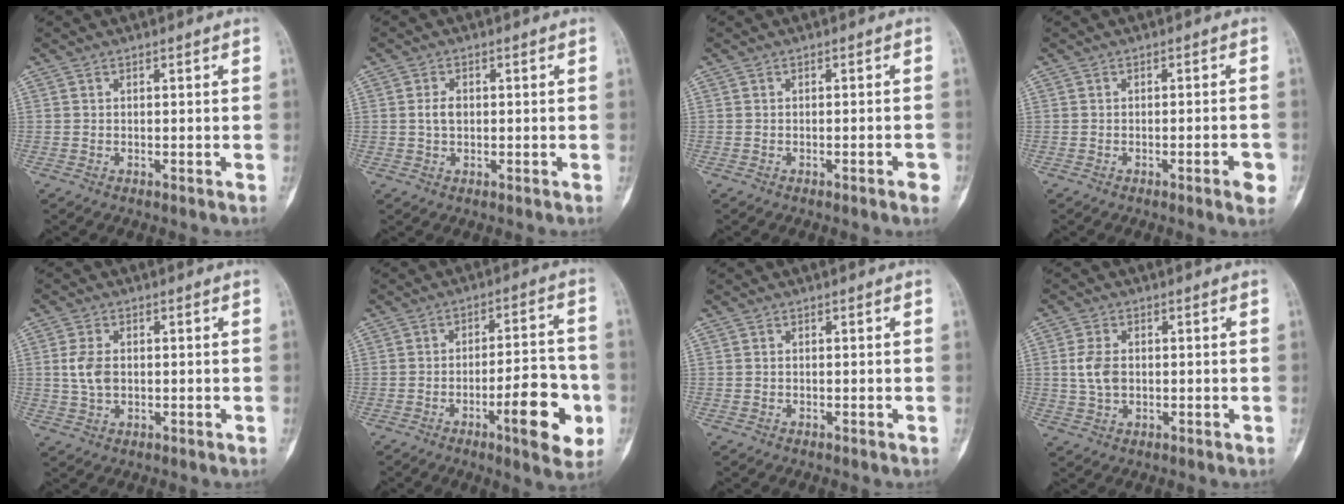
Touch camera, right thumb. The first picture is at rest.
{"total": 2.5, "force": [0.1, 1.7, 1.9], "torque": [-0.033, 0.004, 0.001]}
{"total": 2.2, "force": [-1.1, 0.4, 1.8], "torque": [-0.024, 0.003, -0.014]}
{"total": 3.6, "force": [-1.6, 0.7, 3.1], "torque": [-0.039, 0.006, -0.020]}
{"total": 4.6, "force": [0.3, 2.9, 3.5], "torque": [-0.071, 0.003, 0.007]}
{"total": 13.4, "force": [-4.7, 3.9, 12.0], "torque": [-0.146, 0.024, -0.065]}
{"total": 0.0}
{"total": 4.7, "force": [0.2, 3.1, 3.6], "torque": [-0.073, 0.004, 0.005]}